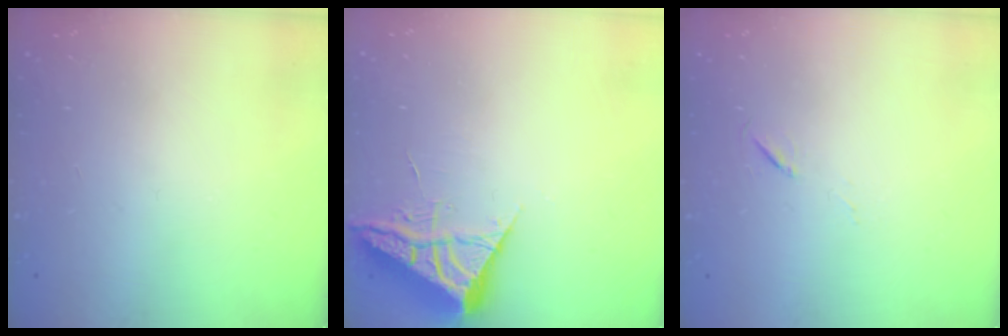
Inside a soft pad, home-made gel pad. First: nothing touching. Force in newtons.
{"total": 6.3, "press": 6.3, "slide": 0.9}
{"total": 5.5, "press": 5.1, "slide": 2.1}